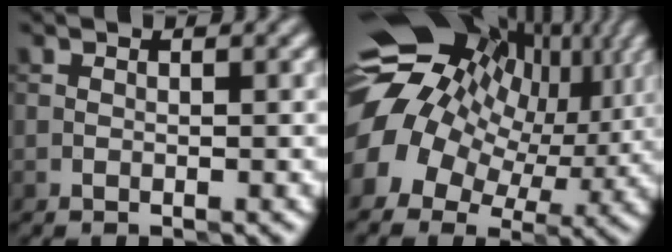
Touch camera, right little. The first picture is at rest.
{"total": 15.7, "force": [2.5, 11.6, 10.3], "torque": [-0.195, 0.001, 0.067]}